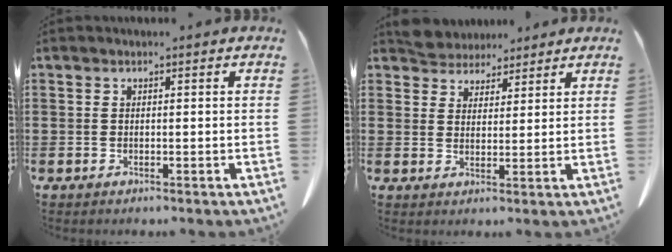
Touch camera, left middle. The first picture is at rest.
{"total": 4.4, "force": [4.2, 1.4, 0.0], "torque": [-0.016, -0.009, 0.081]}